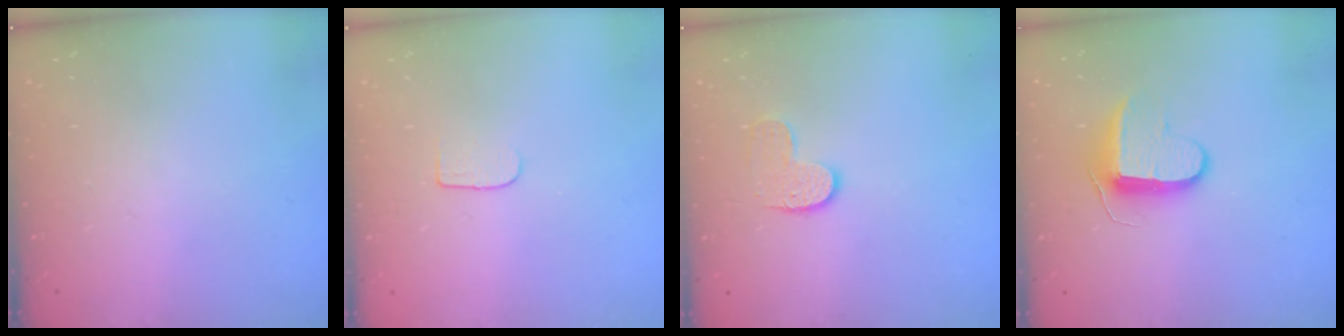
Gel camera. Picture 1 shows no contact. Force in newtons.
{"total": 4.8, "press": 4.8, "slide": 0.5}
{"total": 6.8, "press": 6.8, "slide": 0.2}
{"total": 9.3, "press": 9.3, "slide": 0.0}